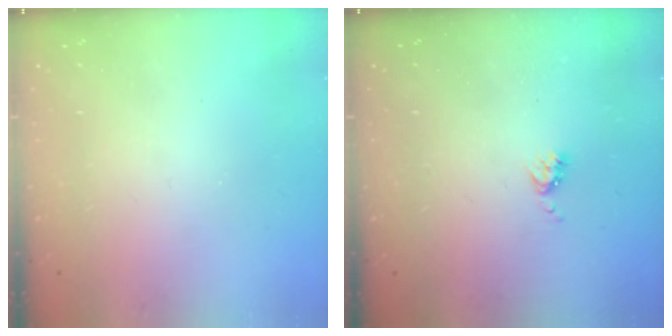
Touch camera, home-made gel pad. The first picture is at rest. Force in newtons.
{"total": 4.0, "press": 3.9, "slide": 0.6}